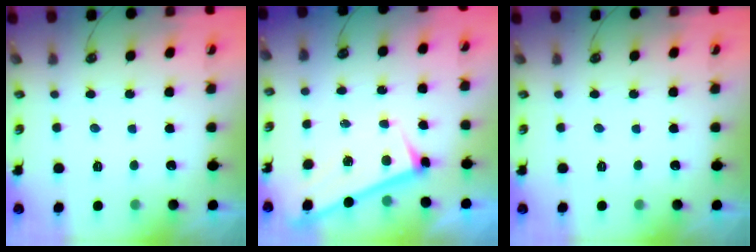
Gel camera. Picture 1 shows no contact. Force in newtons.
{"total": 3.0, "press": 3.0, "slide": 0.1}
{"total": 0.0}